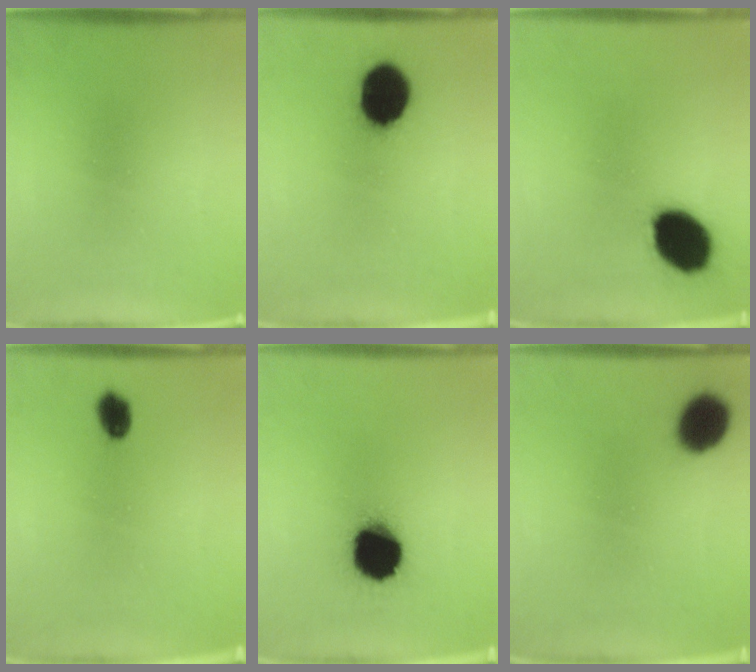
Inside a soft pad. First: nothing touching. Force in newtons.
{"total": 13.0}
{"total": 14.2}
{"total": 4.2}
{"total": 16.7}
{"total": 9.2}